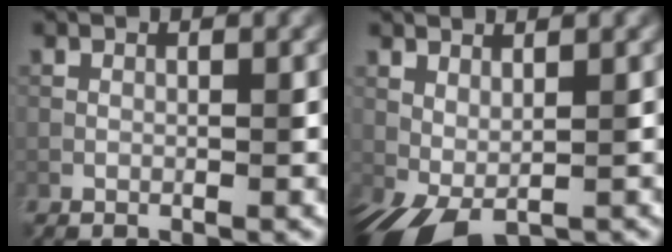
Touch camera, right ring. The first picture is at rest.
{"total": 3.8, "force": [0.2, 2.1, 3.1], "torque": [-0.066, -0.009, 0.019]}